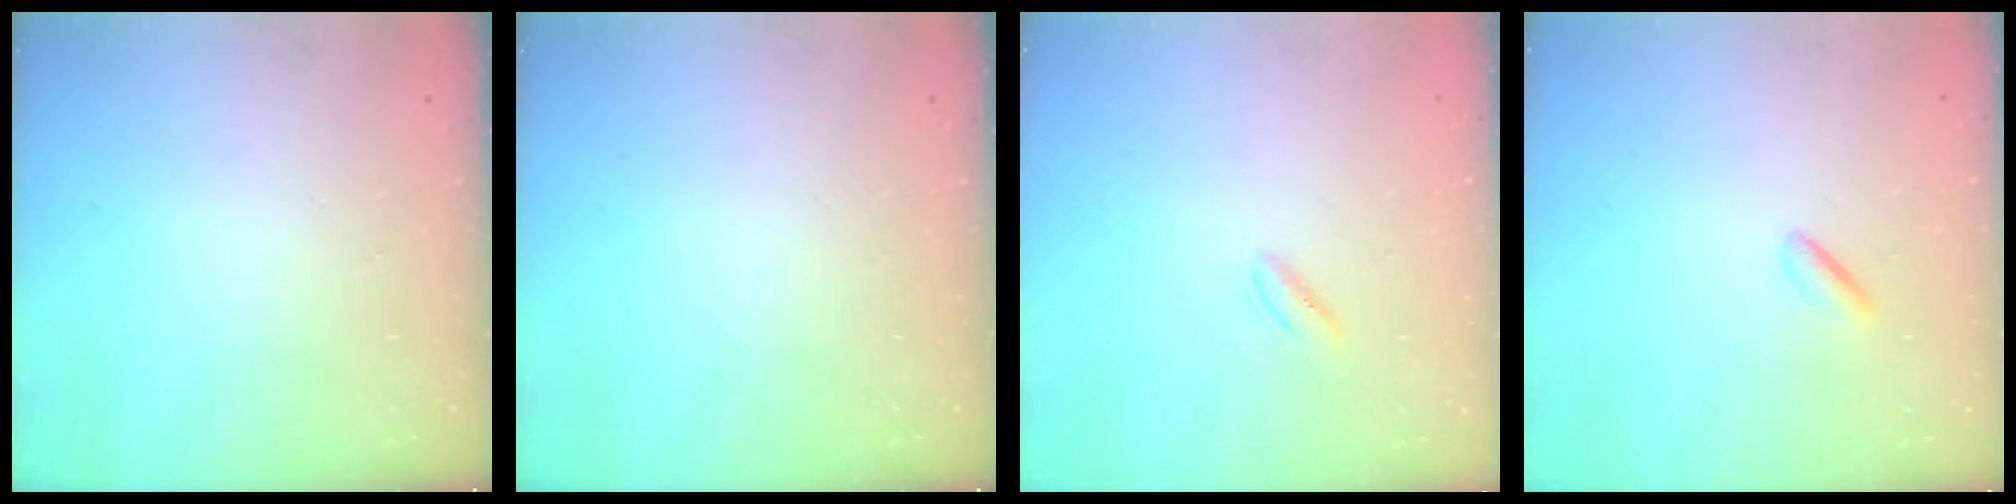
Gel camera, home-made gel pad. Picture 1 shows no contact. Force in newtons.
{"total": 0.0}
{"total": 1.4, "press": 1.0, "slide": 0.9}
{"total": 0.9, "press": 0.5, "slide": 0.7}